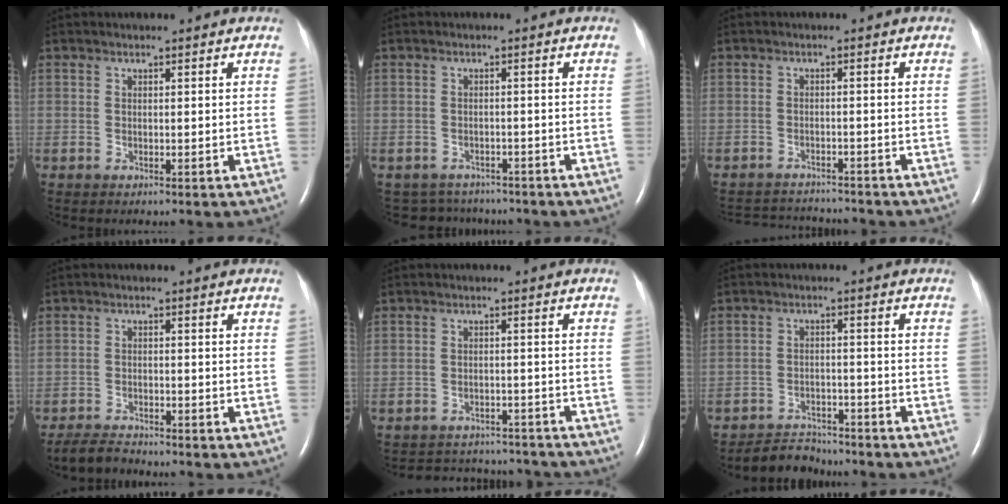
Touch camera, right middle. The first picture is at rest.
{"total": 5.7, "force": [-5.2, 2.3, 0.0], "torque": [-0.001, 0.010, -0.065]}
{"total": 8.1, "force": [-8.0, 0.9, 1.0], "torque": [-0.020, 0.003, -0.113]}
{"total": 3.3, "force": [-3.3, 0.4, 0.6], "torque": [-0.016, -0.014, -0.060]}
{"total": 11.1, "force": [-10.6, 3.1, 1.2], "torque": [-0.027, 0.015, -0.129]}
{"total": 4.9, "force": [-4.7, 1.4, -0.3], "torque": [-0.001, -0.005, -0.078]}